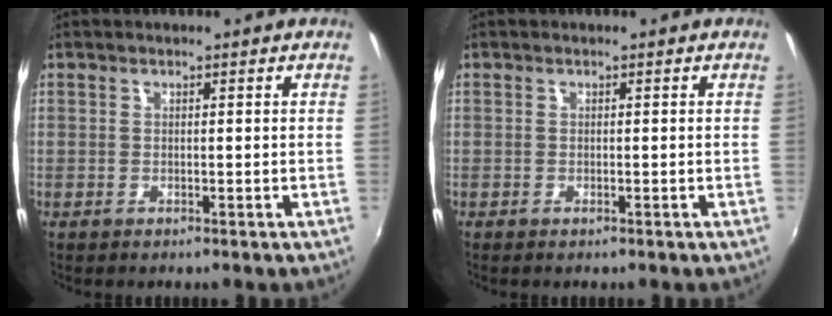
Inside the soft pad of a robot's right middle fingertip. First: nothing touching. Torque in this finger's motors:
{"motor_torque": [0.22, -1.06, -0.42, -0.07]}